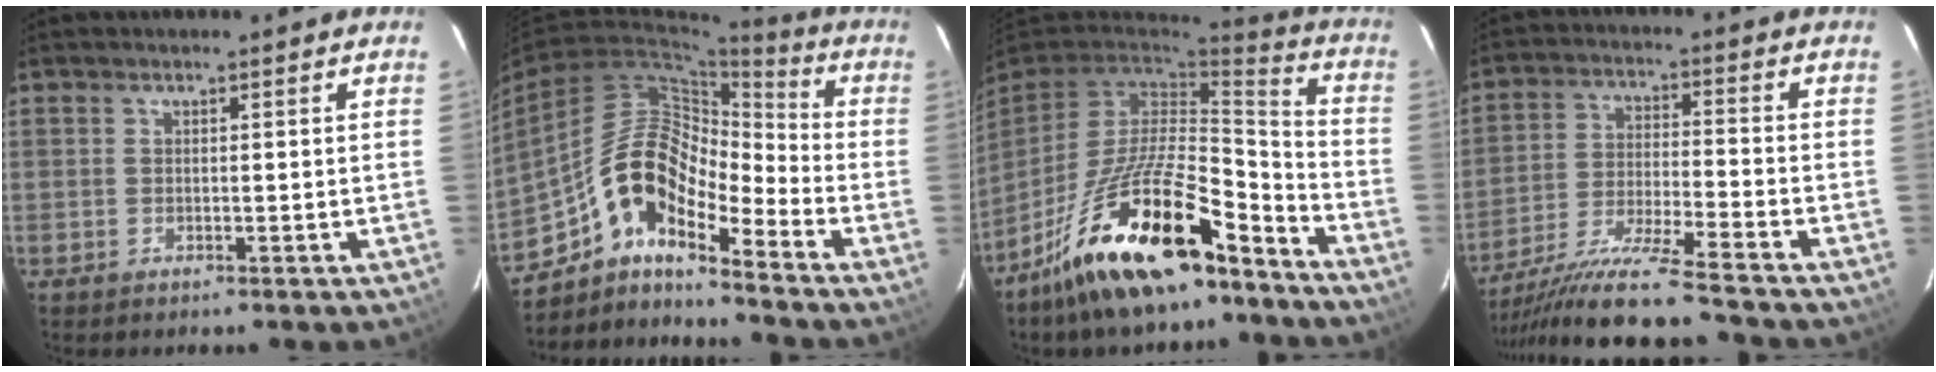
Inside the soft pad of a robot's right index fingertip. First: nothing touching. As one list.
[{"total": 13.0, "force": [-8.9, 4.1, 8.5], "torque": [-0.145, 0.017, -0.179]}, {"total": 21.8, "force": [-15.2, 6.4, 14.4], "torque": [-0.269, -0.007, -0.258]}, {"total": 15.8, "force": [-13.8, -1.6, 7.6], "torque": [-0.152, -0.031, -0.246]}]